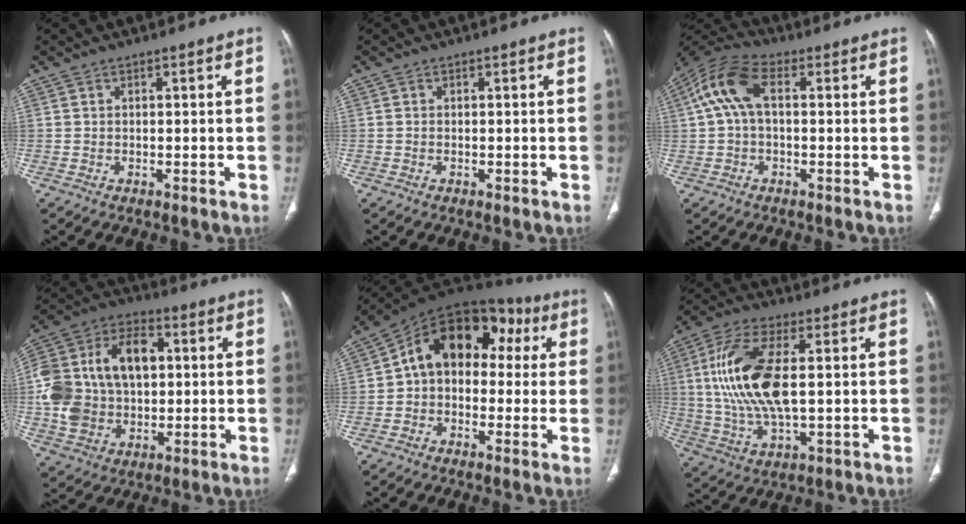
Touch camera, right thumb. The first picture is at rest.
{"total": 0.0}
{"total": 9.9, "force": [1.4, 5.5, 8.1], "torque": [-0.174, 0.034, 0.019]}
{"total": 20.5, "force": [1.8, 14.1, 14.8], "torque": [-0.274, 0.024, 0.035]}
{"total": 16.6, "force": [2.8, 11.2, 12.0], "torque": [-0.130, 0.056, 0.028]}
{"total": 16.4, "force": [2.0, 6.8, 14.8], "torque": [-0.316, 0.001, 0.041]}